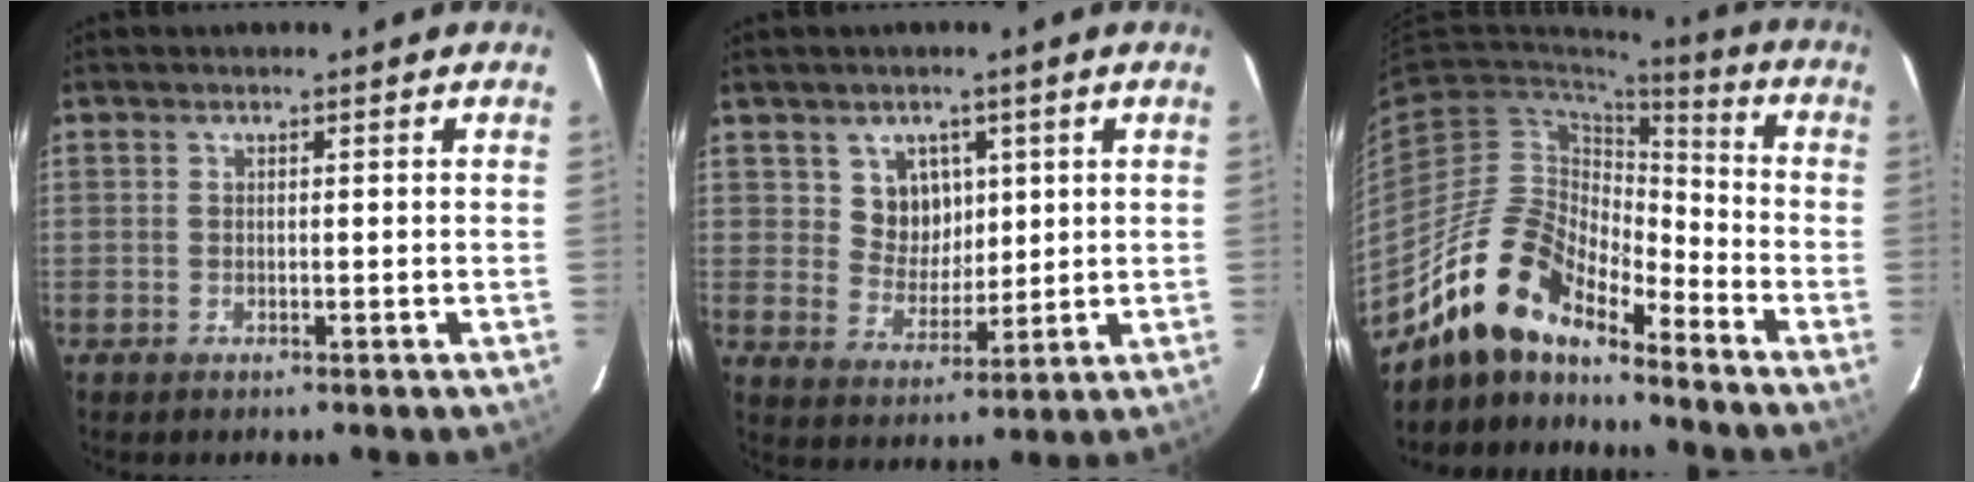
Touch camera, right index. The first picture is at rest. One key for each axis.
{"total": 6.6, "fx": 2.6, "fy": 5.8, "fz": 1.8, "tx": -0.029, "ty": 0.007, "tz": 0.056}
{"total": 15.3, "fx": -12.9, "fy": 5.0, "fz": 6.6, "tx": -0.126, "ty": 0.009, "tz": -0.245}